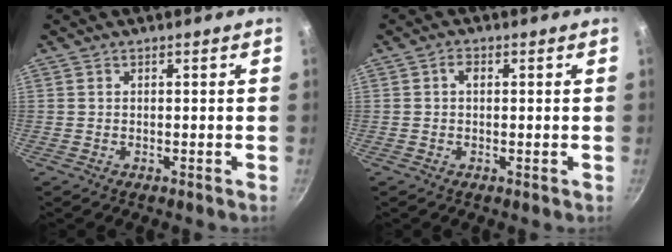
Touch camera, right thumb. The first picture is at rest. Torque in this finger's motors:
{"motor_torque": [0.14, 0.67, 0.29, -0.09, 0.01]}